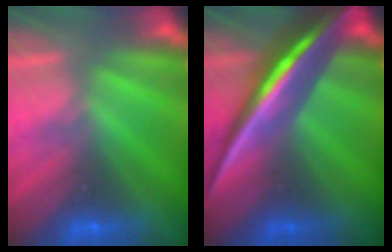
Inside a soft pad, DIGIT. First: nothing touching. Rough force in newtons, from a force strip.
{"total": 8.1}